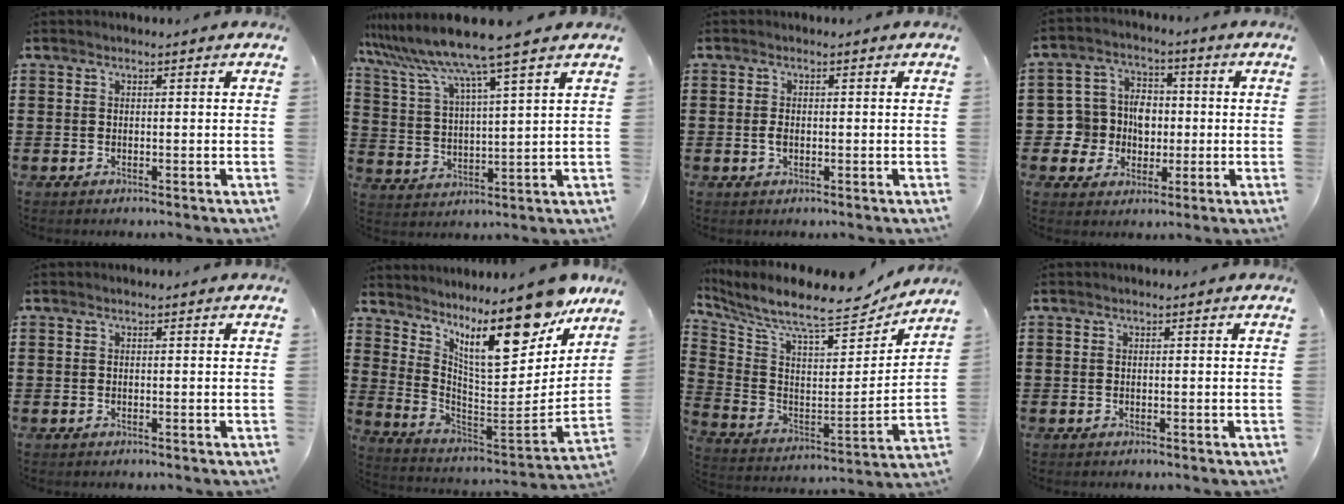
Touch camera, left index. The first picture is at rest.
{"total": 9.5, "force": [7.9, -1.1, 5.2], "torque": [-0.129, -0.048, 0.130]}
{"total": 1.6, "force": [-0.1, 0.8, 1.4], "torque": [-0.035, 0.000, -0.006]}
{"total": 7.0, "force": [-0.1, 6.7, 2.0], "torque": [-0.081, 0.010, -0.002]}
{"total": 0.0}
{"total": 14.6, "force": [10.6, 3.1, 9.5], "torque": [-0.171, -0.081, 0.175]}
{"total": 9.0, "force": [7.8, 1.2, 4.2], "torque": [-0.118, -0.065, 0.130]}
{"total": 0.0}